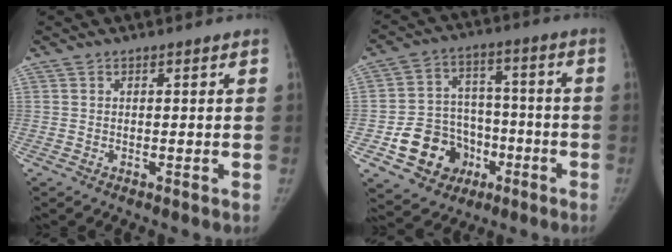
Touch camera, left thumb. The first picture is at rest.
{"total": 14.6, "force": [-5.7, 12.2, 5.6], "torque": [-0.058, 0.055, -0.082]}